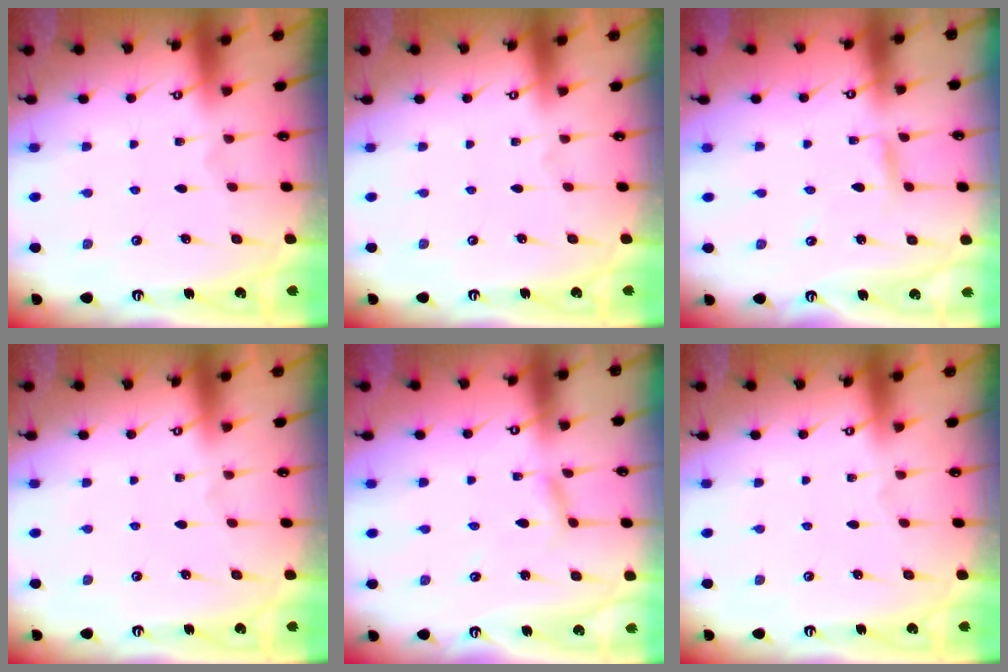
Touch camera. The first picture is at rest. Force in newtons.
{"total": 0.0}
{"total": 2.9, "press": 2.9, "slide": 0.0}
{"total": 0.0}
{"total": 2.2, "press": 2.2, "slide": 0.3}
{"total": 0.0}